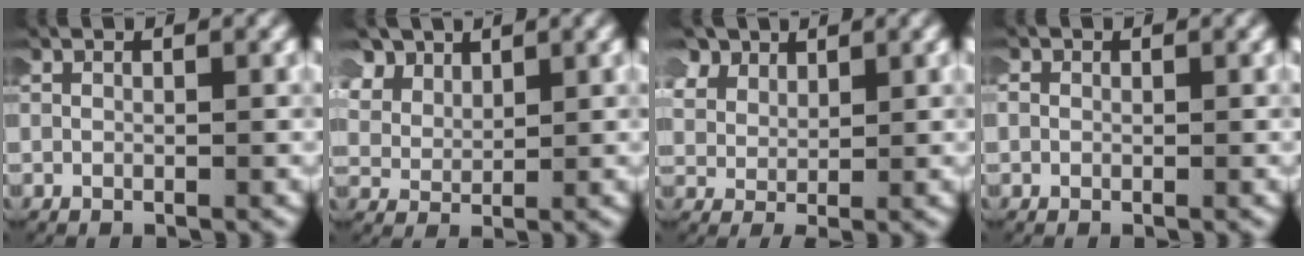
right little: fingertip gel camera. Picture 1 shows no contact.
{"total": 5.7, "force": [3.5, 3.4, 2.9], "torque": [-0.067, 0.006, 0.060]}
{"total": 4.3, "force": [3.0, 2.3, 2.2], "torque": [-0.056, -0.001, 0.053]}
{"total": 1.0, "force": [0.1, 0.9, 0.2], "torque": [-0.007, 0.002, -0.002]}